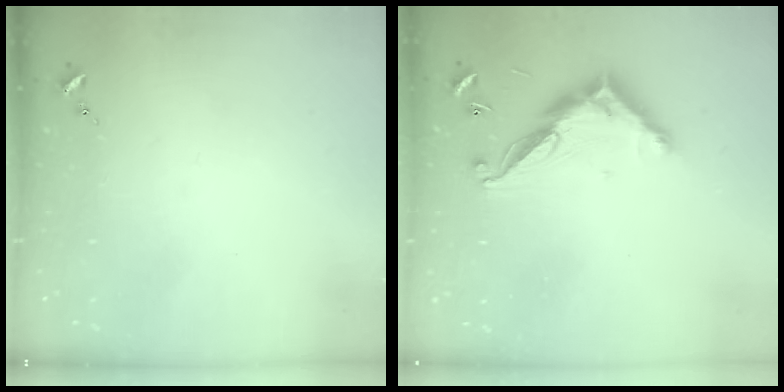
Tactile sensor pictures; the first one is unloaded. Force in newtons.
{"total": 12.8, "press": 12.8, "slide": 0.4}